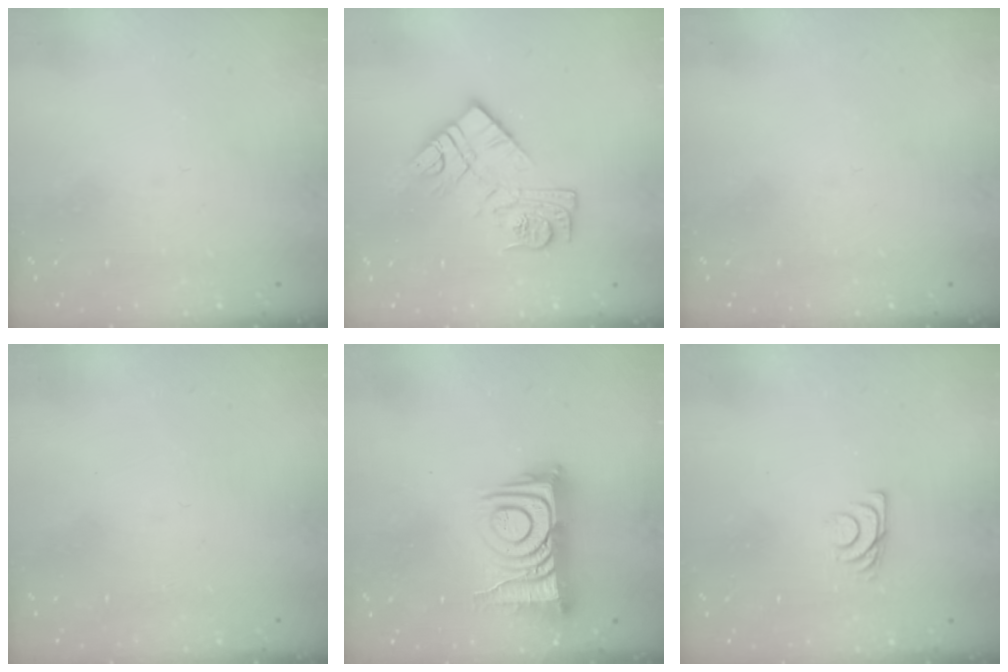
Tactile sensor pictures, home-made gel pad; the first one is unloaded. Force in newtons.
{"total": 12.0, "press": 12.0, "slide": 0.9}
{"total": 0.0}
{"total": 1.6, "press": 1.6, "slide": 0.1}
{"total": 12.6, "press": 12.6, "slide": 0.9}
{"total": 5.4, "press": 5.3, "slide": 0.7}